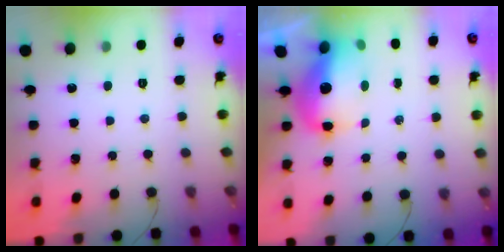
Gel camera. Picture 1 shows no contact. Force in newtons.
{"total": 13.4, "press": 13.1, "slide": 3.0}